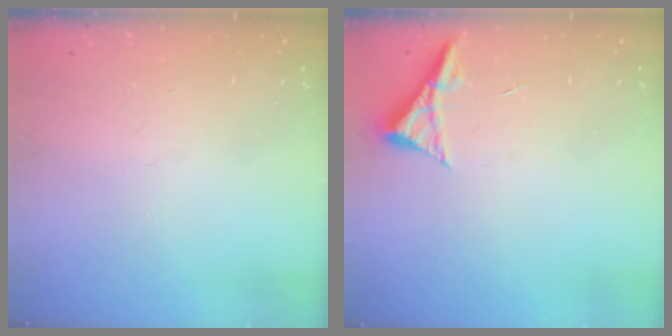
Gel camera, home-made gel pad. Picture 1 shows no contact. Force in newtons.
{"total": 5.4, "press": 5.4, "slide": 0.7}